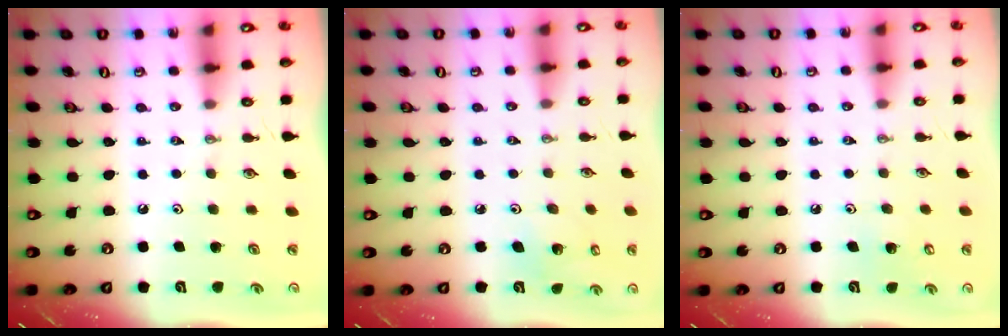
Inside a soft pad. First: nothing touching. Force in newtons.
{"total": 4.1, "press": 3.9, "slide": 1.2}
{"total": 5.0, "press": 4.9, "slide": 0.4}